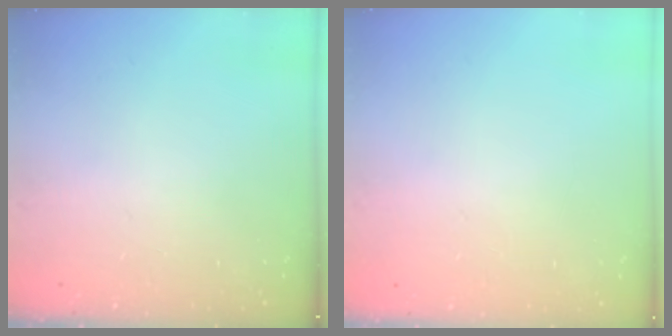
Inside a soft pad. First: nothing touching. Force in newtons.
{"total": 0.0}